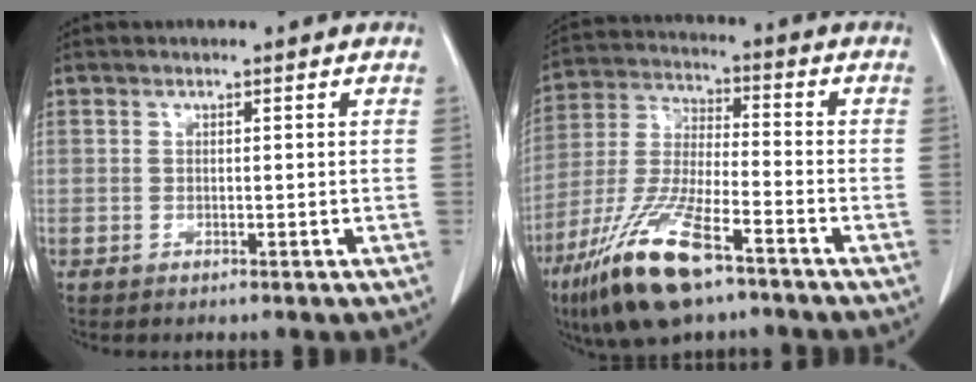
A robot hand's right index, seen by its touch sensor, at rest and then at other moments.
{"total": 15.6, "force": [-9.6, 3.5, 11.8], "torque": [-0.258, -0.032, -0.178]}